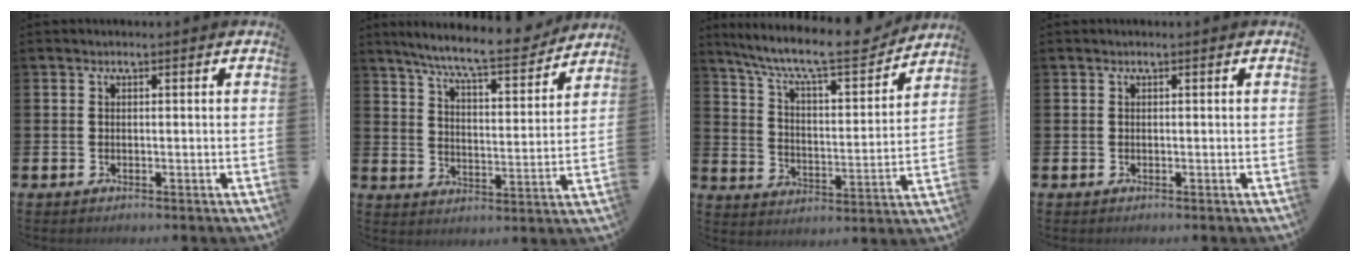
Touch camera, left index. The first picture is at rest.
{"total": 8.7, "force": [7.9, 0.7, 3.4], "torque": [-0.087, -0.049, 0.136]}
{"total": 10.5, "force": [9.1, 2.1, 4.6], "torque": [-0.114, -0.061, 0.150]}
{"total": 0.0}